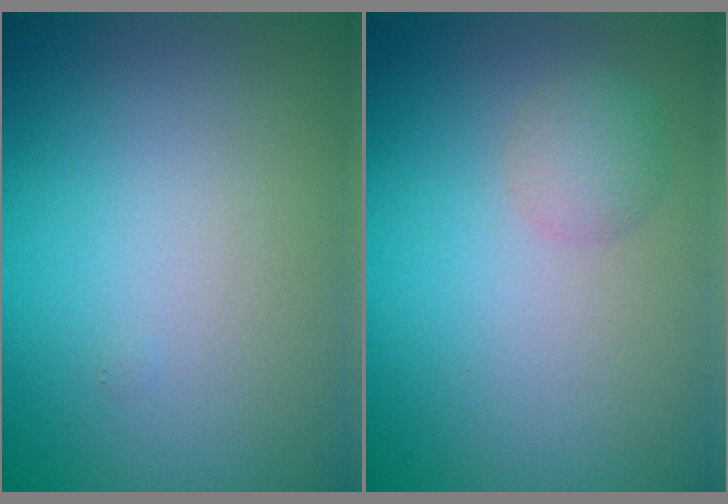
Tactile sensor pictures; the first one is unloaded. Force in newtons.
{"total": 1.9, "press": 1.8, "slide": 0.1}